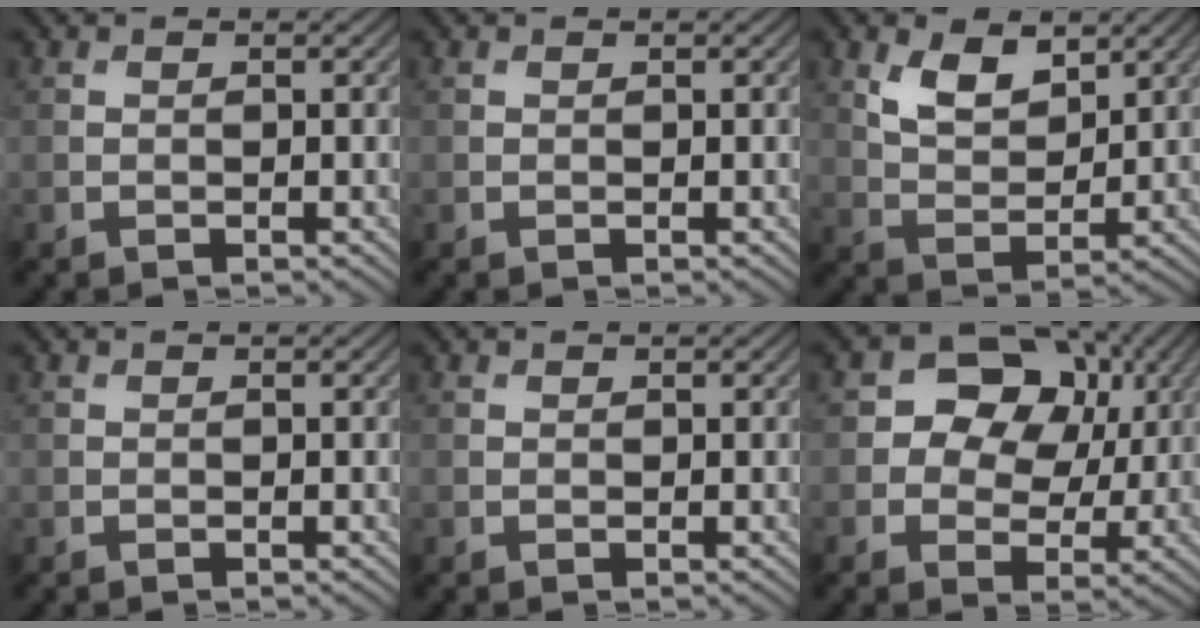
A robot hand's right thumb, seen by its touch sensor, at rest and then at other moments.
{"total": 0.0}
{"total": 5.9, "force": [3.2, 3.1, 3.8], "torque": [-0.079, -0.009, 0.061]}
{"total": 0.0}
{"total": 0.0}
{"total": 10.9, "force": [2.8, 8.5, 6.2], "torque": [-0.102, 0.020, 0.025]}